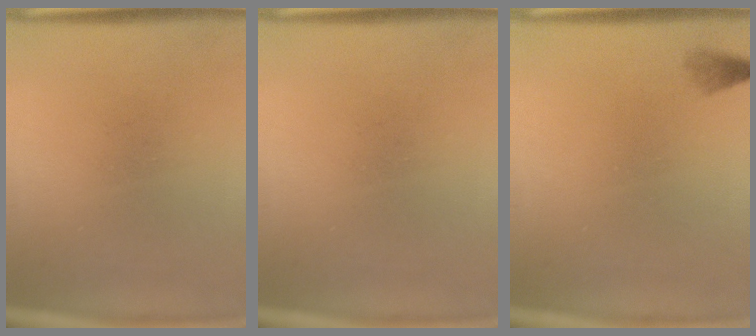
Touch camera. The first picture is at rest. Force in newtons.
{"total": 0.0}
{"total": 1.0}